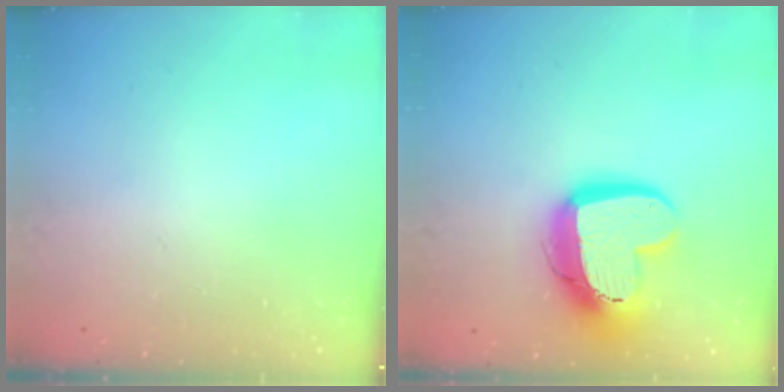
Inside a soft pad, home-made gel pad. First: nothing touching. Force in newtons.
{"total": 16.6, "press": 16.5, "slide": 1.6}